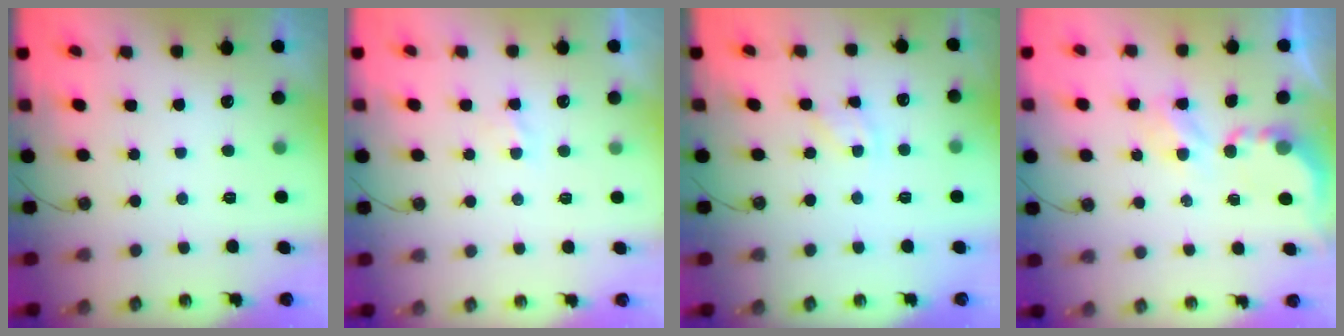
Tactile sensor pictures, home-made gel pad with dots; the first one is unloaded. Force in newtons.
{"total": 2.3, "press": 2.3, "slide": 0.4}
{"total": 3.0, "press": 3.0, "slide": 0.4}
{"total": 4.0, "press": 4.0, "slide": 0.1}